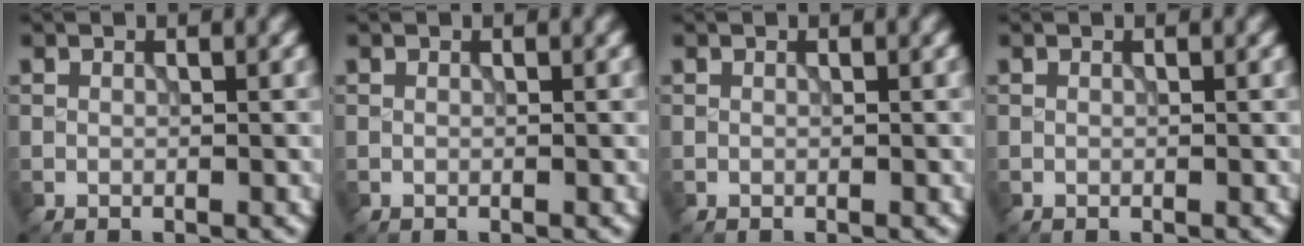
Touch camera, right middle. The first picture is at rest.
{"total": 0.0}
{"total": 0.0}
{"total": 0.0}